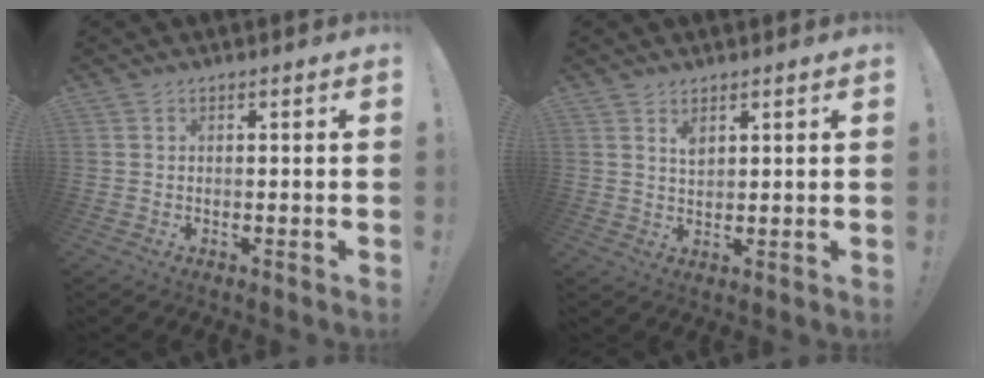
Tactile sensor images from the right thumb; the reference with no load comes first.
{"total": 2.9, "force": [1.9, 1.3, 1.7], "torque": [-0.013, -0.018, 0.030]}